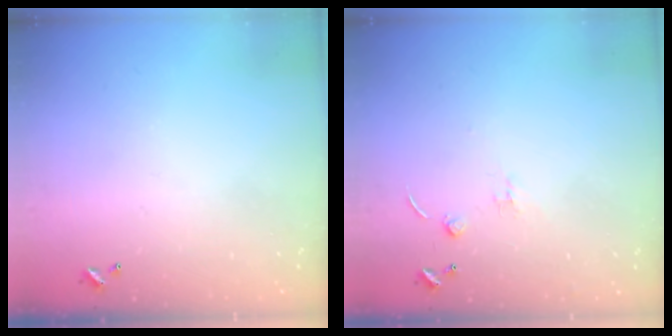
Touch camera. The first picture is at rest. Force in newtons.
{"total": 1.5, "press": 1.4, "slide": 0.5}